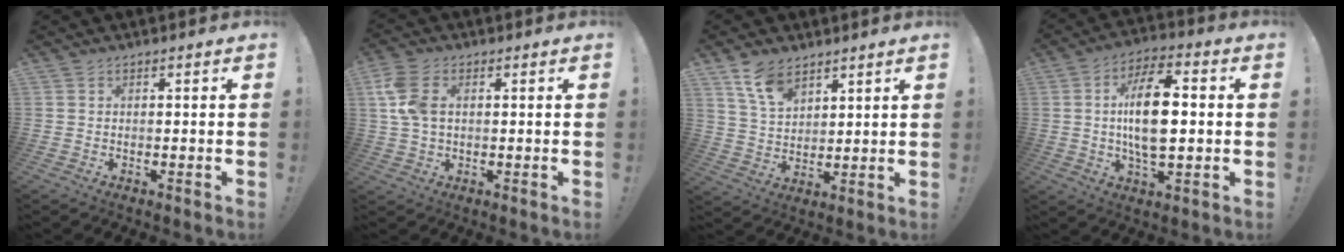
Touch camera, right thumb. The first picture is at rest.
{"total": 7.9, "force": [1.7, 5.1, 5.8], "torque": [-0.127, 0.001, 0.032]}
{"total": 10.0, "force": [6.8, 5.8, 4.3], "torque": [-0.078, -0.035, 0.132]}
{"total": 15.8, "force": [0.9, 7.6, 13.8], "torque": [-0.243, 0.010, 0.010]}